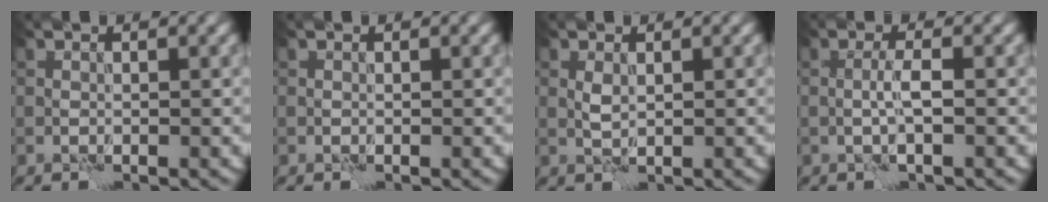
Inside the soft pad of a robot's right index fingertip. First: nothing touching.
{"total": 0.0}
{"total": 0.7, "force": [0.5, 0.1, 0.5], "torque": [-0.013, 0.000, 0.011]}
{"total": 1.3, "force": [-0.1, -0.2, 1.3], "torque": [-0.025, 0.005, -0.003]}